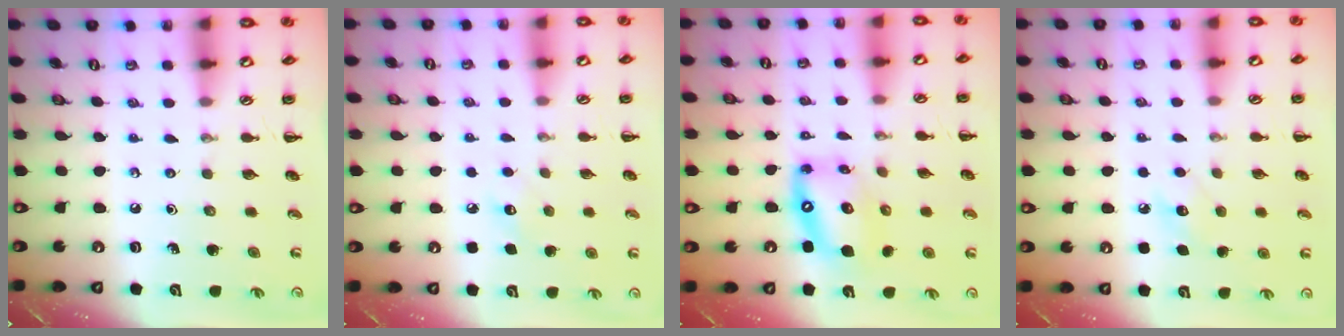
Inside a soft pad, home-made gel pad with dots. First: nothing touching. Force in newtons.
{"total": 5.8, "press": 5.7, "slide": 1.3}
{"total": 12.6, "press": 12.2, "slide": 3.3}
{"total": 7.5, "press": 7.3, "slide": 1.7}